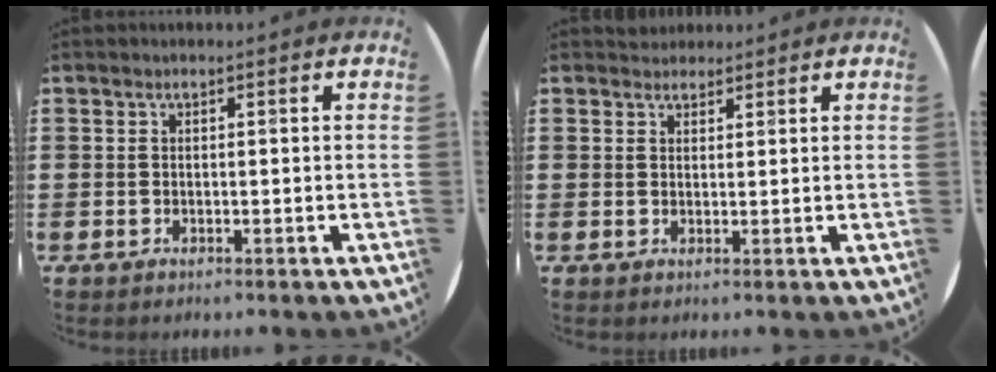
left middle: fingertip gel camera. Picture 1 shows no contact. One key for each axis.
{"total": 1.8, "fx": 1.7, "fy": 0.6, "fz": -0.2, "tx": 0.008, "ty": 0.000, "tz": 0.033}